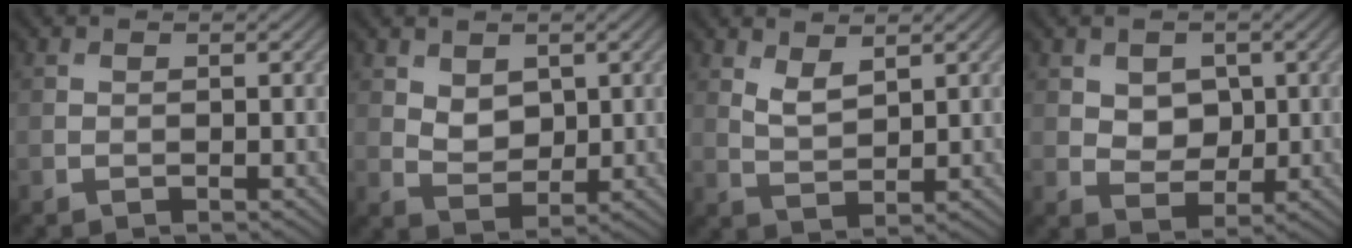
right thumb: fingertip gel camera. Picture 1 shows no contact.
{"total": 3.3, "force": [1.4, 2.3, 2.0], "torque": [-0.048, -0.005, 0.027]}
{"total": 2.9, "force": [1.9, 1.2, 1.9], "torque": [-0.046, -0.008, 0.043]}
{"total": 3.6, "force": [1.1, 2.9, 1.9], "torque": [-0.047, -0.008, 0.012]}